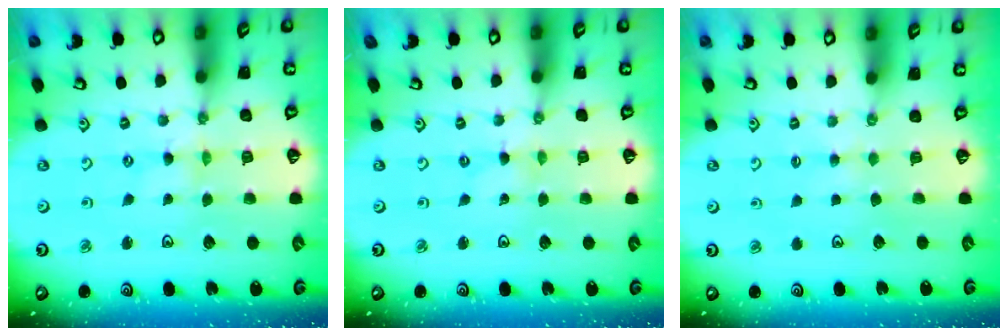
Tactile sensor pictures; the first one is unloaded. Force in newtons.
{"total": 0.0}
{"total": 2.5, "press": 2.5, "slide": 0.4}